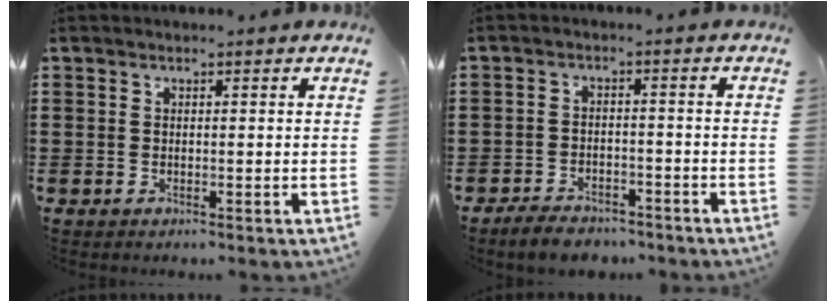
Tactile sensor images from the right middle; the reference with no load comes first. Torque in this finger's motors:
{"motor_torque": [0.04, 0.00, 0.22, 0.07]}